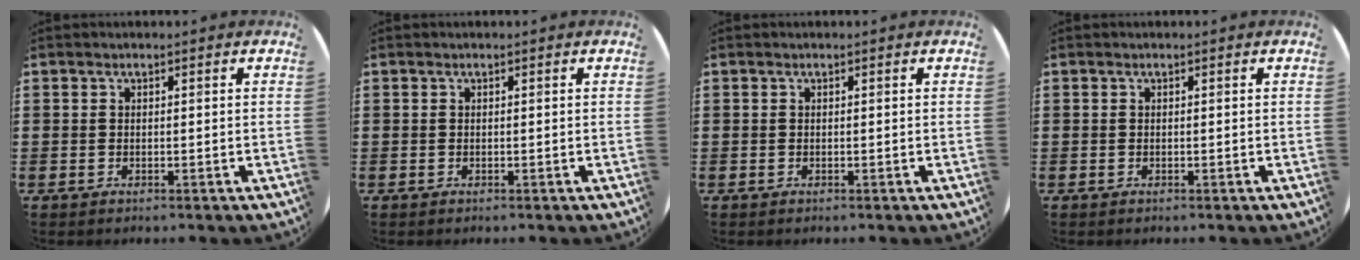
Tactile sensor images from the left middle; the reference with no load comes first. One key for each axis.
{"total": 0.0}
{"total": 0.0}
{"total": 0.0}